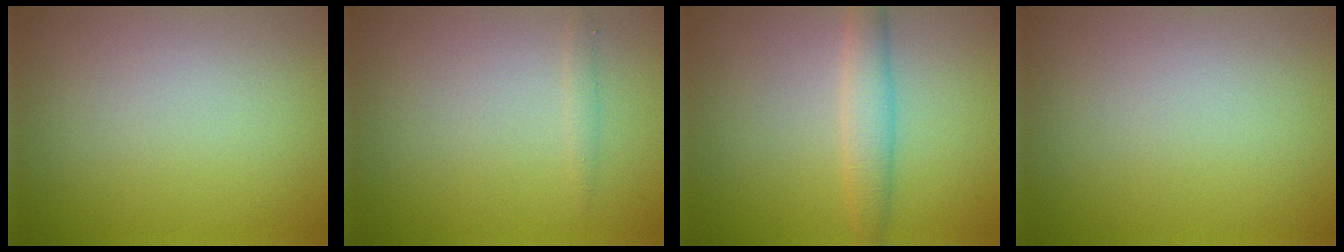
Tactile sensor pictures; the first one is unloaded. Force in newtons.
{"total": 0.6, "press": 0.6, "slide": 0.0}
{"total": 2.8, "press": 2.8, "slide": 0.1}
{"total": 0.0}